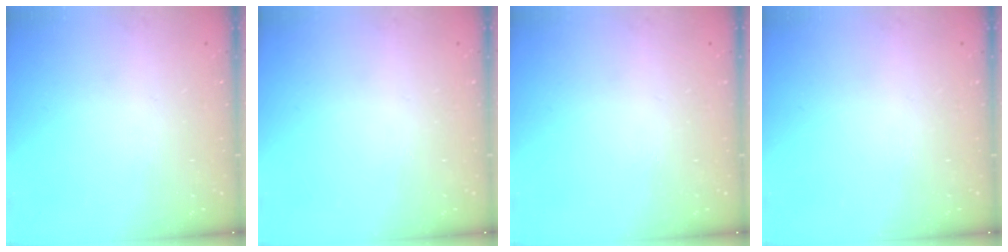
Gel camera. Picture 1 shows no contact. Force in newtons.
{"total": 0.0}
{"total": 0.0}
{"total": 0.0}